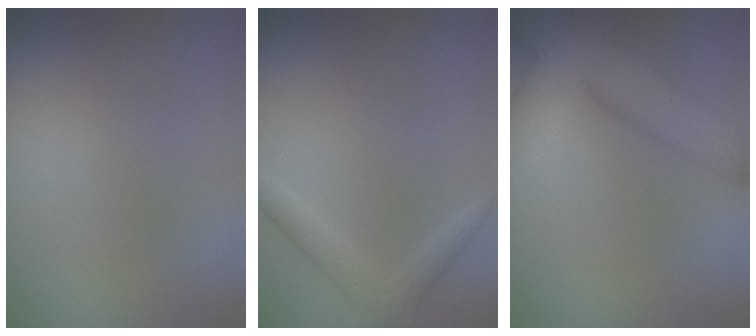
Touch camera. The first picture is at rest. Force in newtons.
{"total": 2.2, "press": 2.2, "slide": 0.1}
{"total": 11.2, "press": 11.2, "slide": 0.8}